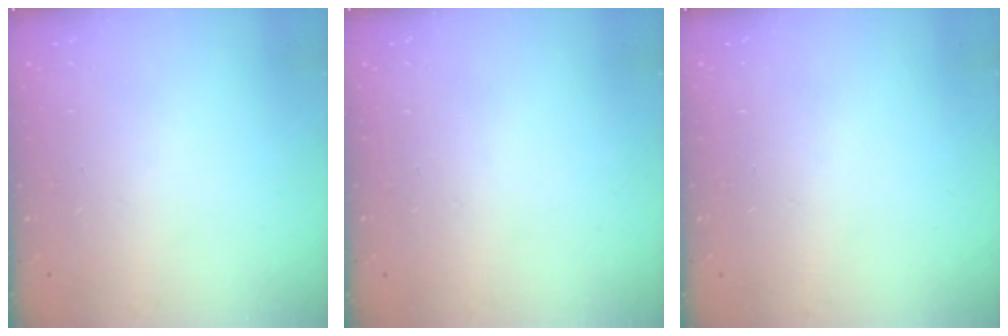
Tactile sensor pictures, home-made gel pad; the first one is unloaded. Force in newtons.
{"total": 0.0}
{"total": 0.0}